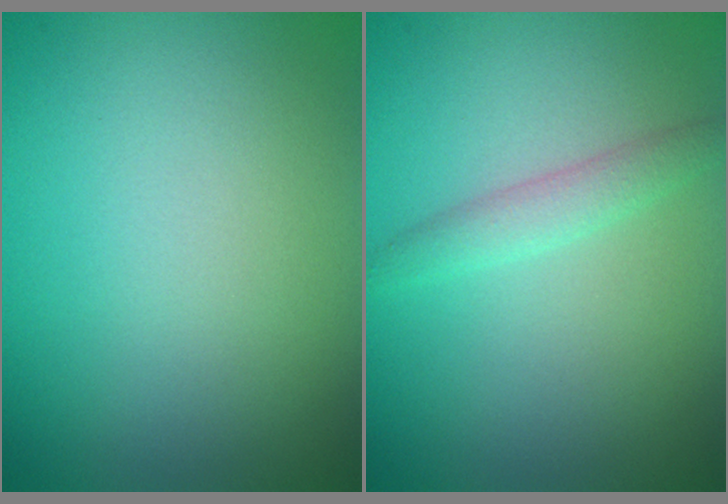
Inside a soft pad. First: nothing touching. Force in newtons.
{"total": 1.7, "press": 1.7, "slide": 0.1}